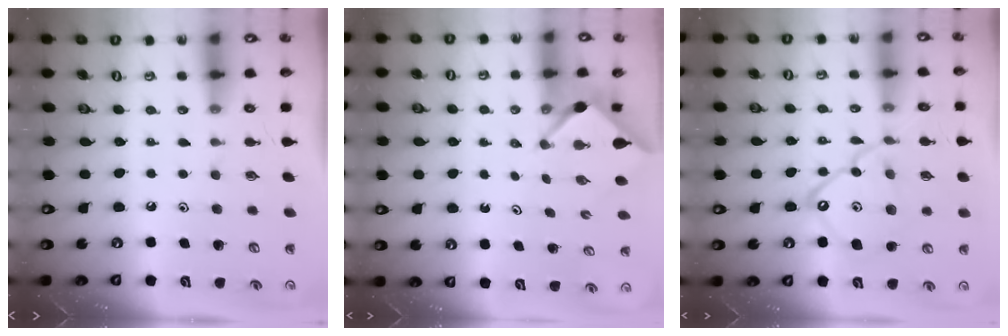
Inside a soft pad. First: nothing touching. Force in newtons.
{"total": 2.5, "press": 2.5, "slide": 0.3}
{"total": 16.7, "press": 16.6, "slide": 1.5}